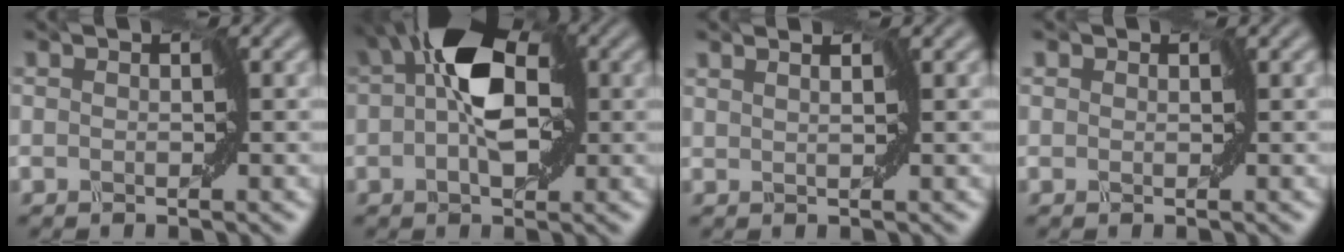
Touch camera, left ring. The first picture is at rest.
{"total": 8.4, "force": [1.8, 4.0, 7.2], "torque": [-0.119, 0.019, 0.024]}
{"total": 0.7, "force": [0.7, -0.2, 0.1], "torque": [-0.002, -0.001, 0.016]}
{"total": 1.0, "force": [0.5, 0.7, 0.3], "torque": [0.004, 0.009, 0.000]}